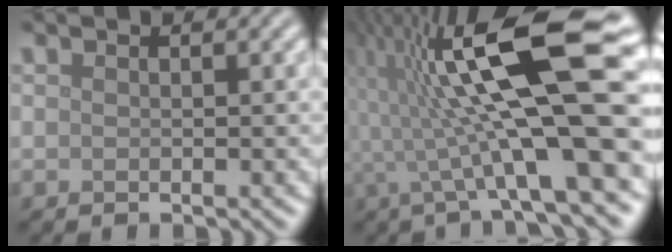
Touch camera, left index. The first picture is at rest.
{"total": 16.4, "force": [1.3, 3.8, 15.9], "torque": [-0.267, 0.026, 0.020]}